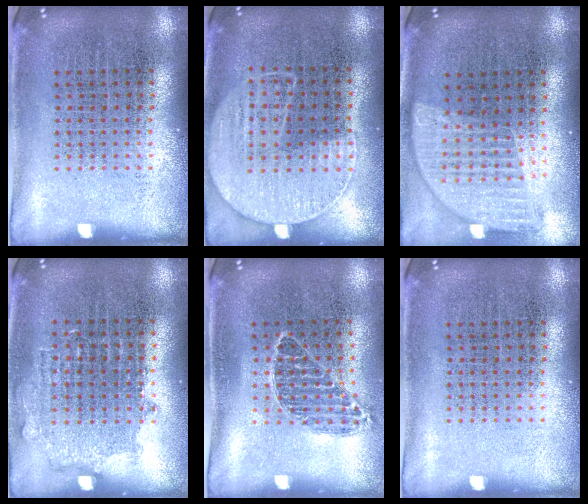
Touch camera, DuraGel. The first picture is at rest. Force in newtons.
{"total": 1.3, "press": 1.0, "slide": 0.7}
{"total": 1.2, "press": 1.2, "slide": 0.5}
{"total": 0.8, "press": 0.7, "slide": 0.4}
{"total": 0.8, "press": 0.7, "slide": 0.3}
{"total": 0.0}